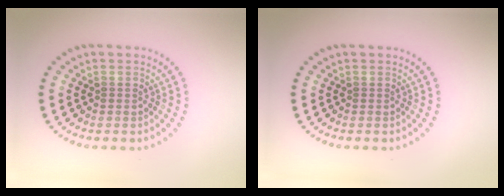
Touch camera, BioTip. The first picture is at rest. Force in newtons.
{"total": 0.0}